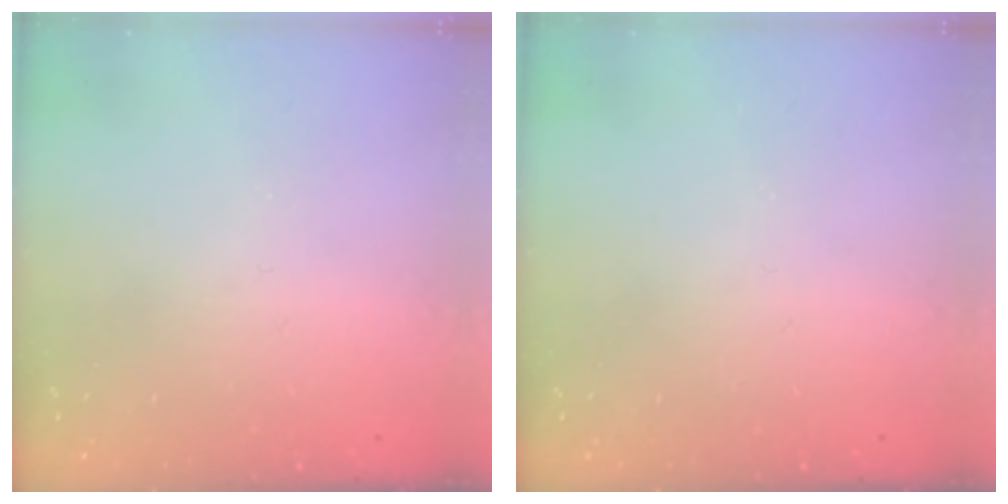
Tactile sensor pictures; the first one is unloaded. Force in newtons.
{"total": 0.0}